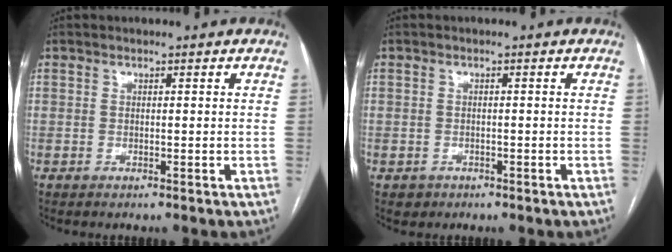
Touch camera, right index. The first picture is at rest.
{"total": 1.9, "force": [-0.8, 1.7, 0.1], "torque": [0.002, 0.006, -0.006]}